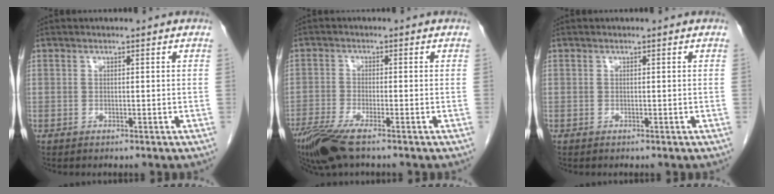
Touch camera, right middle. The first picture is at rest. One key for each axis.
{"total": 7.4, "fx": -5.3, "fy": 1.0, "fz": 5.1, "tx": -0.100, "ty": -0.020, "tz": -0.100}
{"total": 0.0}